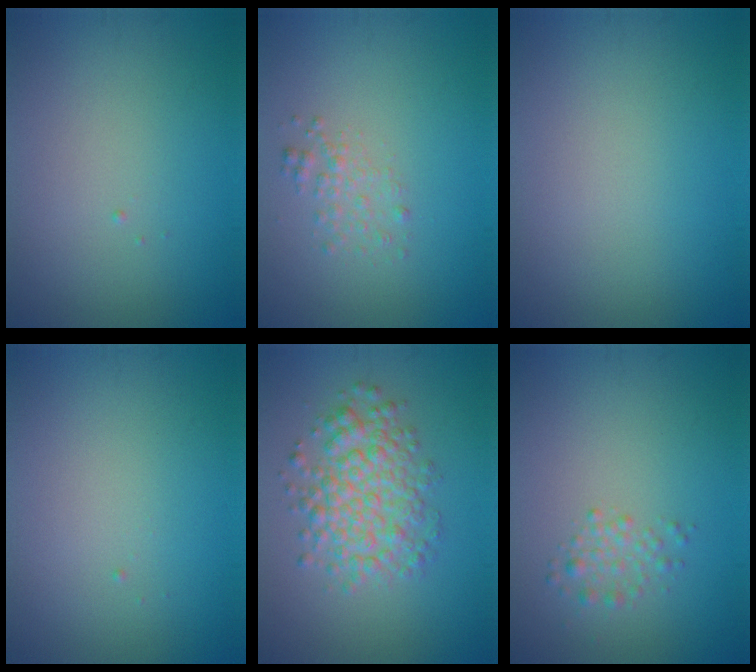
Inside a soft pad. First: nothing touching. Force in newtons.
{"total": 1.5, "press": 1.5, "slide": 0.0}
{"total": 0.0}
{"total": 0.0}
{"total": 5.0, "press": 5.0, "slide": 0.1}
{"total": 1.6, "press": 1.6, "slide": 0.1}